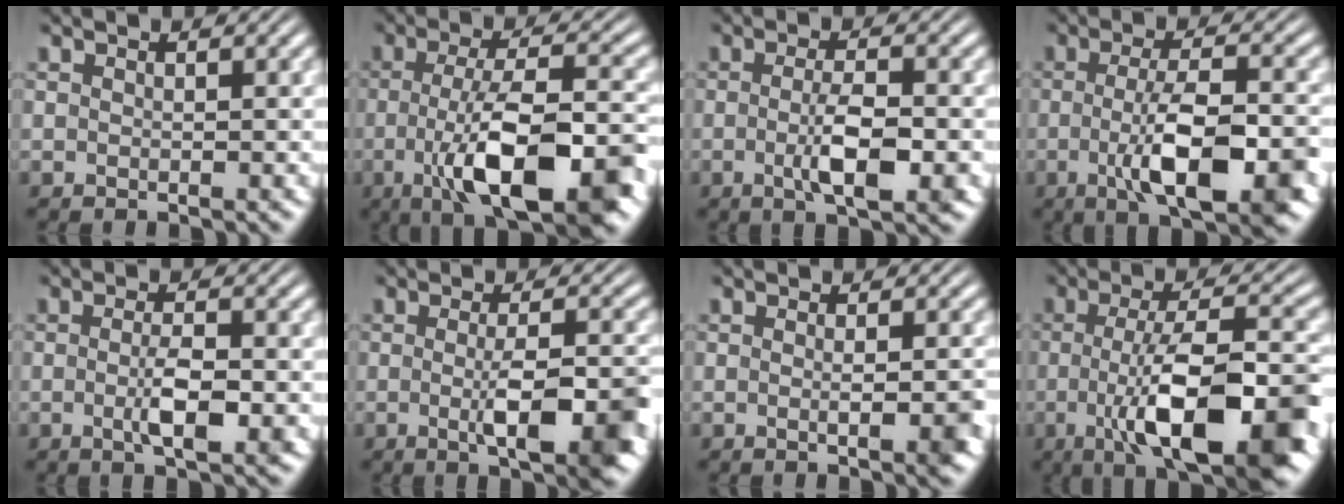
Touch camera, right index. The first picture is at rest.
{"total": 11.1, "force": [-3.7, 3.8, 9.7], "torque": [-0.155, -0.019, -0.050]}
{"total": 4.3, "force": [-1.1, 0.9, 4.0], "torque": [-0.071, -0.008, -0.017]}
{"total": 8.0, "force": [-2.1, 2.4, 7.4], "torque": [-0.122, -0.010, -0.030]}
{"total": 3.4, "force": [-1.1, 0.7, 3.2], "torque": [-0.058, -0.007, -0.017]}
{"total": 6.6, "force": [-2.0, 1.5, 6.1], "torque": [-0.093, -0.013, -0.032]}
{"total": 2.4, "force": [-1.0, 0.3, 2.1], "torque": [-0.029, -0.001, -0.018]}
{"total": 12.2, "force": [-3.6, 4.2, 10.9], "torque": [-0.167, -0.019, -0.048]}